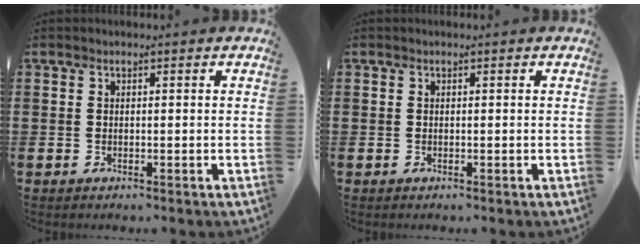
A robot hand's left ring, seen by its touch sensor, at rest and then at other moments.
{"total": 0.0}